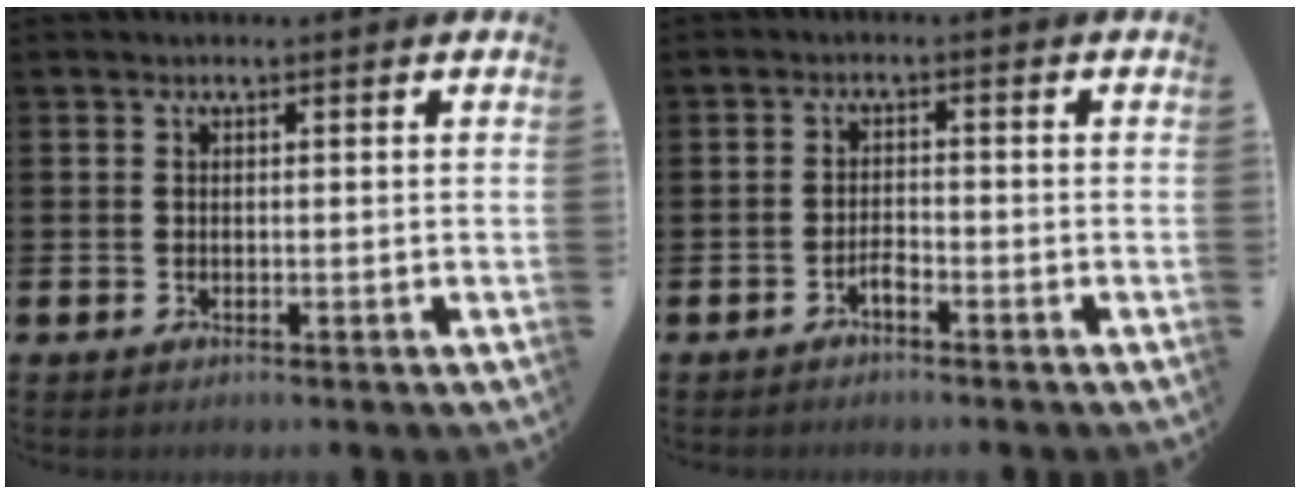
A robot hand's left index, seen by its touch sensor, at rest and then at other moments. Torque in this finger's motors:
{"motor_torque": [0.26, 0.16, 0.00, 0.03]}